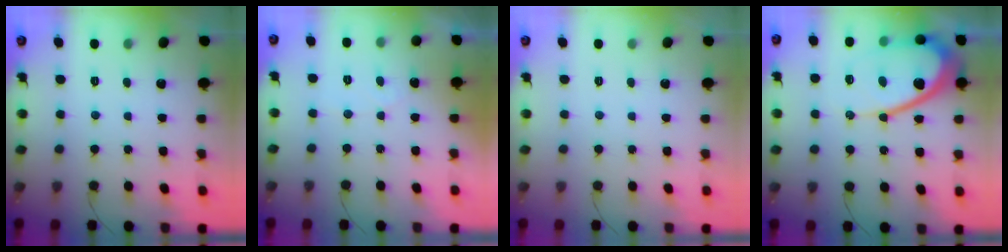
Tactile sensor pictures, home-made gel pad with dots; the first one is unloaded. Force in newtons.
{"total": 2.7, "press": 2.7, "slide": 0.1}
{"total": 0.0}
{"total": 15.3, "press": 15.2, "slide": 1.4}